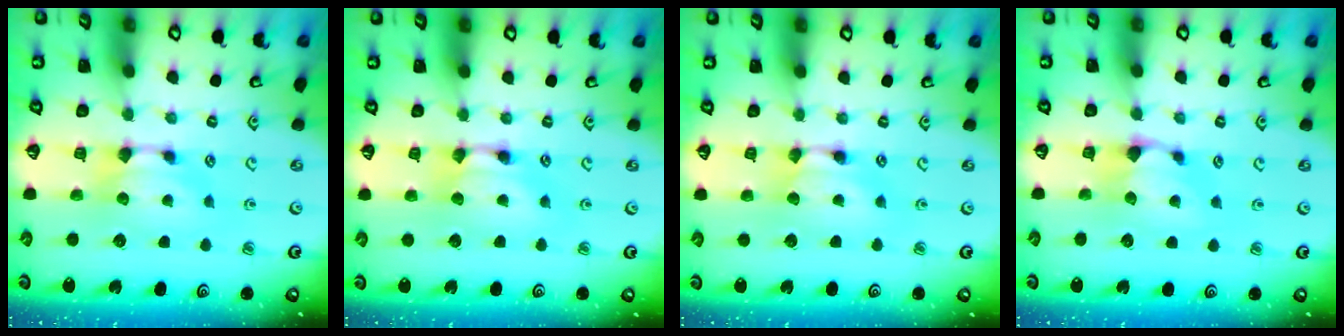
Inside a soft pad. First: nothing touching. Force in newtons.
{"total": 1.9, "press": 1.9, "slide": 0.1}
{"total": 1.5, "press": 1.5, "slide": 0.2}
{"total": 2.4, "press": 2.3, "slide": 0.6}